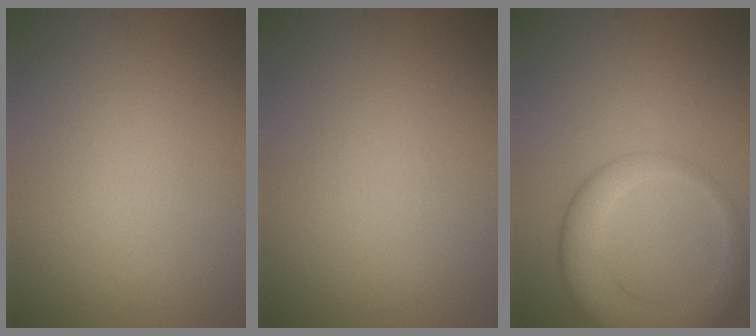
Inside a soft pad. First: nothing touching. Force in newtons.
{"total": 0.0}
{"total": 5.8, "press": 5.8, "slide": 0.4}